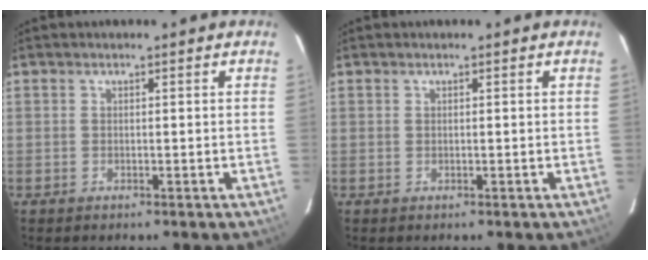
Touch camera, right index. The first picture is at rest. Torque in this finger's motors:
{"motor_torque": [0.00, 0.00, 0.00, 0.00]}